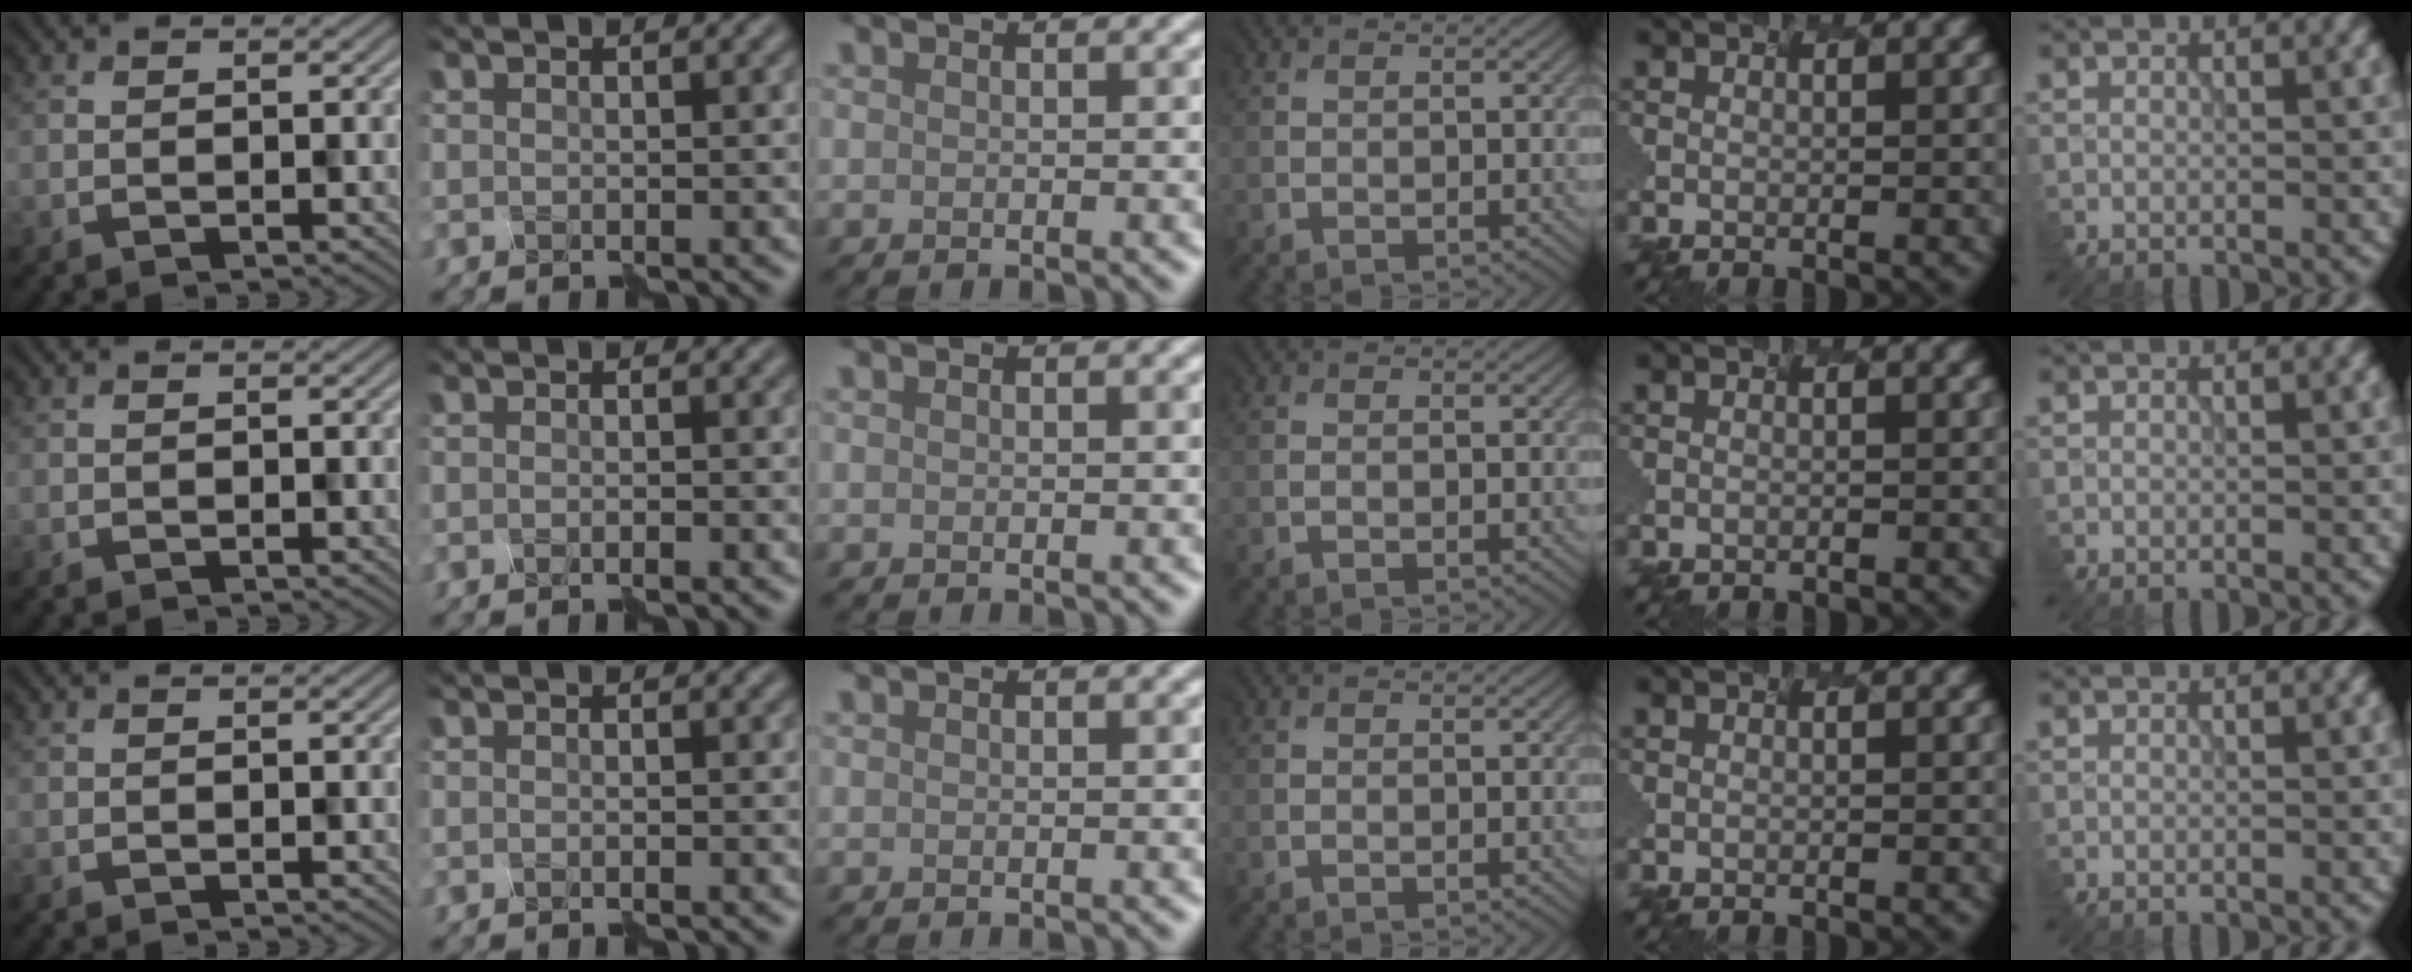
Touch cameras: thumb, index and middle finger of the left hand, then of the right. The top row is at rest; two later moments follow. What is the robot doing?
{"motion": "disassemble", "object": "puzzle pieces"}